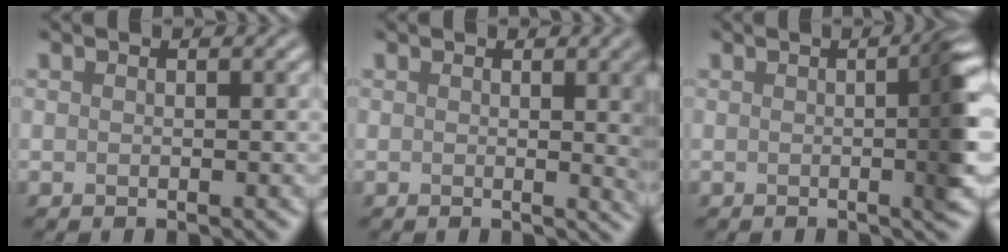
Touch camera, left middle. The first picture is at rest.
{"total": 5.1, "force": [0.8, 1.9, 4.7], "torque": [-0.034, -0.001, 0.014]}
{"total": 4.7, "force": [0.1, 1.0, 4.6], "torque": [-0.051, 0.009, -0.003]}